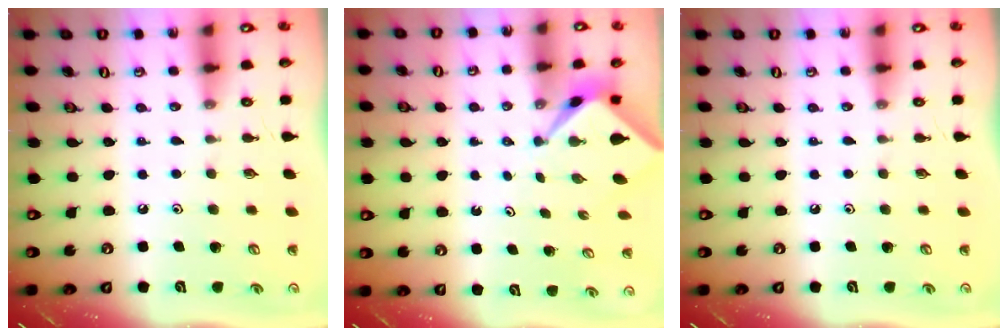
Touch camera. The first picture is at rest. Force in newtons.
{"total": 1.6, "press": 1.5, "slide": 0.2}
{"total": 0.0}